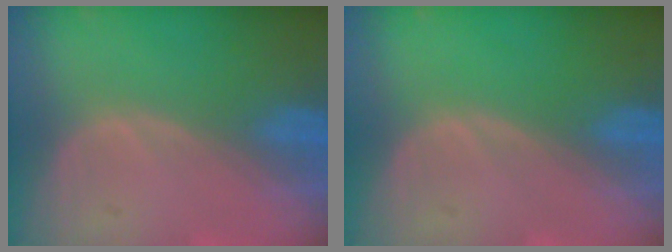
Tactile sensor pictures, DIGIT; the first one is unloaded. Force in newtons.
{"total": 0.0}